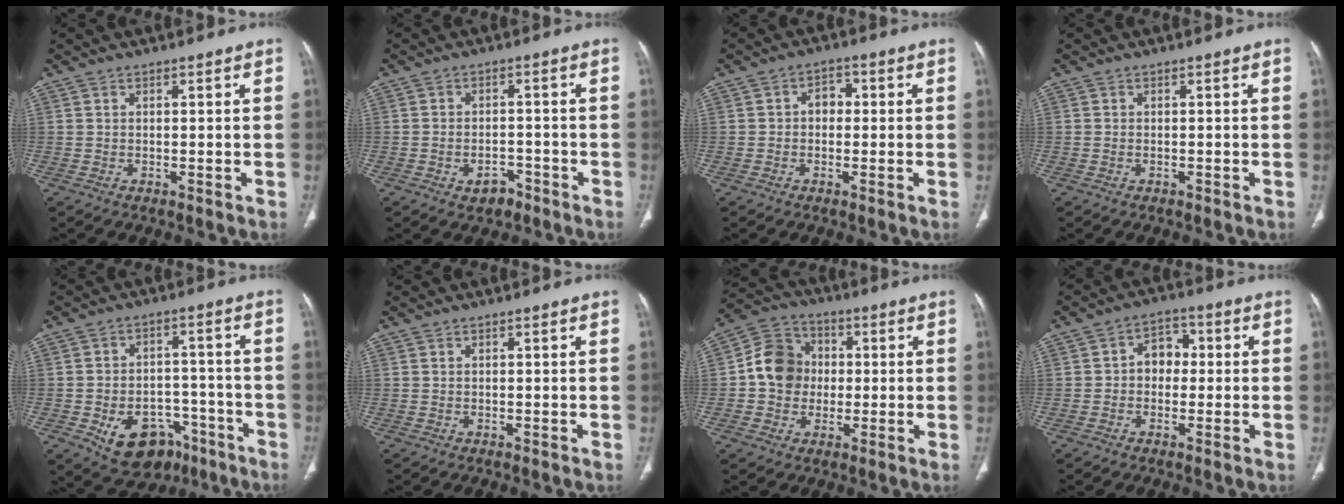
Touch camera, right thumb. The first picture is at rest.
{"total": 4.0, "force": [-2.4, 2.6, 2.0], "torque": [-0.020, 0.020, -0.029]}
{"total": 3.3, "force": [0.0, 2.6, 2.1], "torque": [-0.015, 0.014, -0.009]}
{"total": 0.0}
{"total": 14.0, "force": [-7.2, 9.6, 7.2], "torque": [-0.078, 0.045, -0.094]}
{"total": 0.0}
{"total": 10.6, "force": [0.0, 9.4, 4.9], "torque": [-0.063, 0.024, -0.011]}
{"total": 5.6, "force": [0.0, 4.4, 3.5], "torque": [-0.026, 0.021, -0.011]}